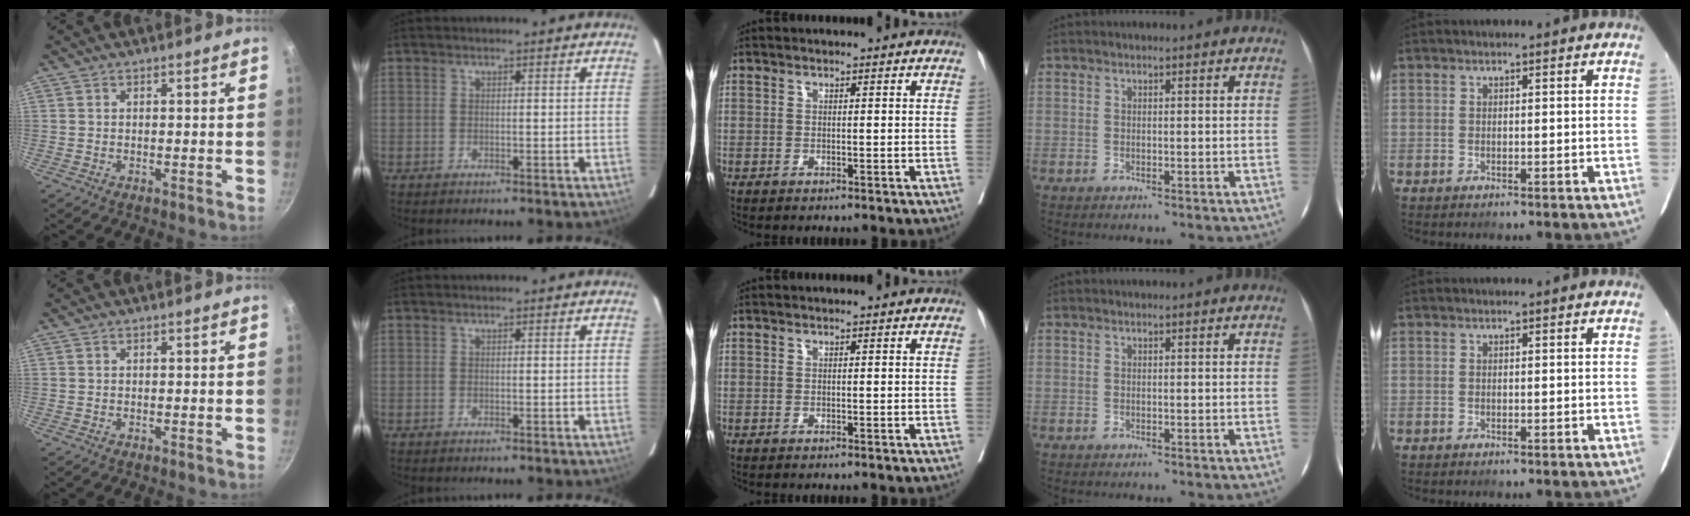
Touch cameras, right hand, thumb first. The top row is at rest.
{}